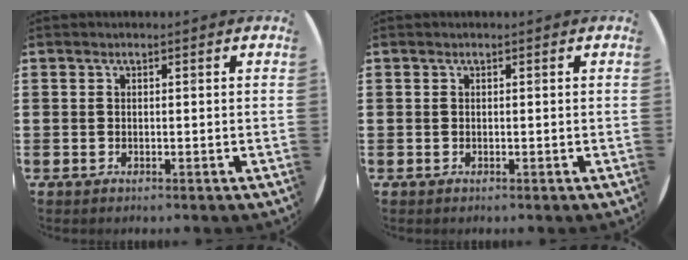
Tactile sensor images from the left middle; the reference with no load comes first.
{"total": 0.0}